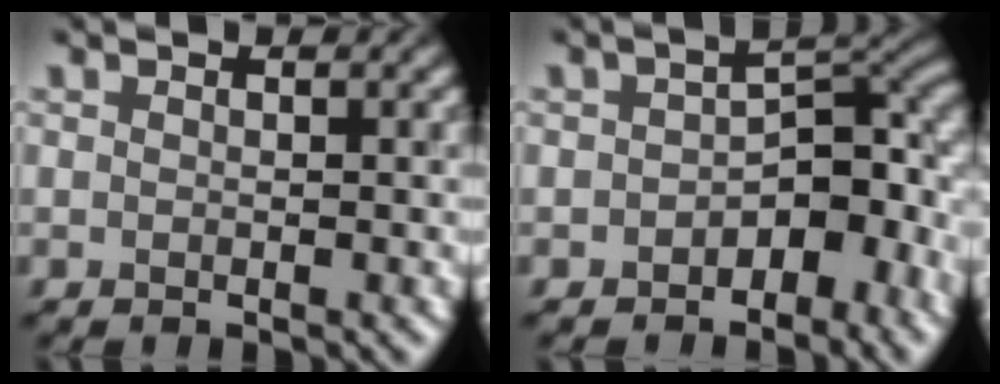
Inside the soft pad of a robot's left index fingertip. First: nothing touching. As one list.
[{"total": 6.5, "force": [-2.6, 3.8, 4.6], "torque": [-0.042, 0.009, -0.052]}]